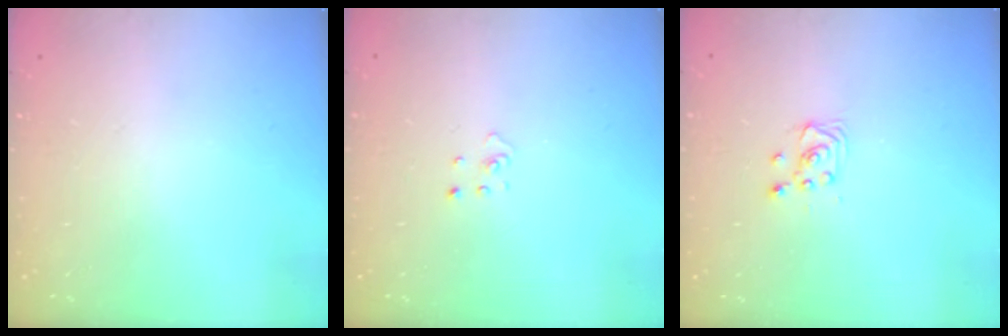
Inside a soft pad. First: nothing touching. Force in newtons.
{"total": 1.9, "press": 1.9, "slide": 0.1}
{"total": 2.9, "press": 2.9, "slide": 0.4}